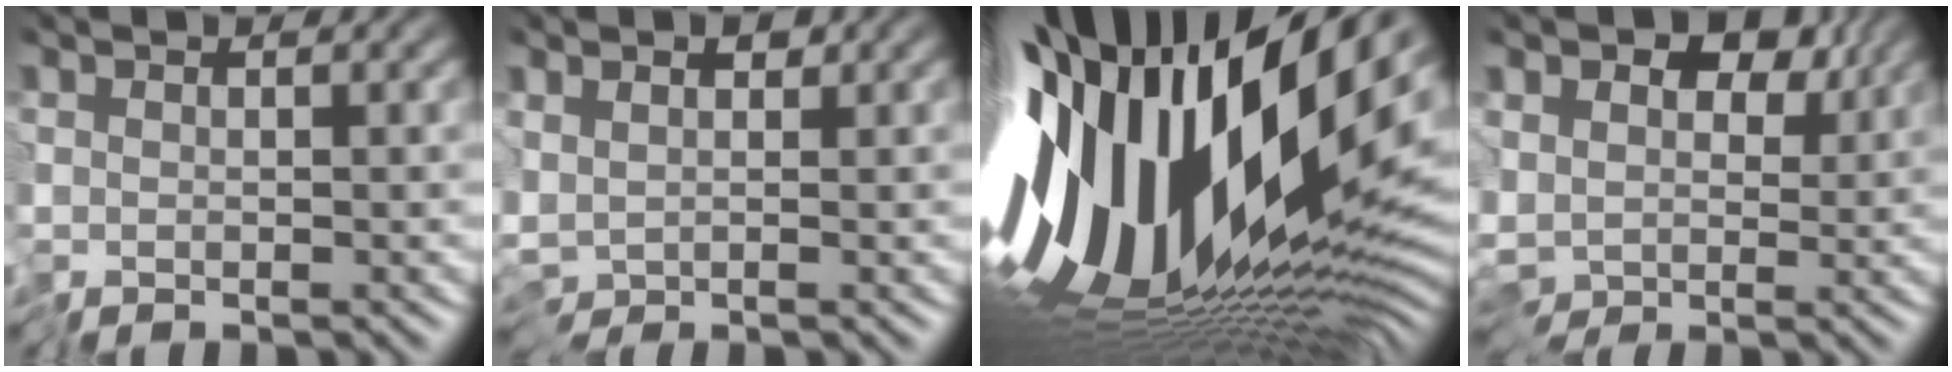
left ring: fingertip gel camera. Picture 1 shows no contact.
{"total": 3.1, "force": [0.3, 2.1, 2.2], "torque": [-0.042, -0.004, 0.005]}
{"total": 19.1, "force": [0.5, 7.8, 17.4], "torque": [-0.331, -0.039, -0.003]}
{"total": 9.7, "force": [2.8, 7.0, 6.1], "torque": [-0.113, 0.006, 0.046]}